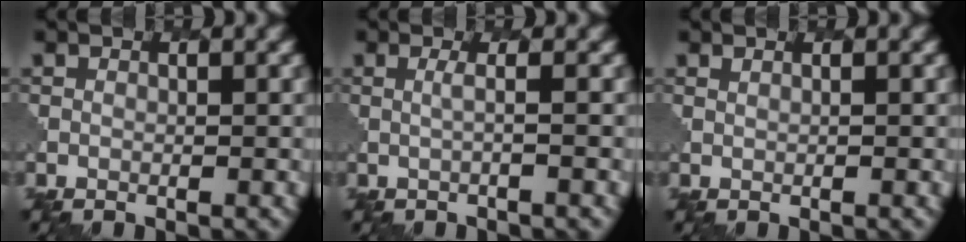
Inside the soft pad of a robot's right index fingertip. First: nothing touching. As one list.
[{"total": 1.4, "force": [0.6, 0.4, 1.2], "torque": [-0.017, -0.003, 0.001]}, {"total": 1.1, "force": [0.9, 0.4, 0.5], "torque": [-0.007, -0.003, 0.008]}]